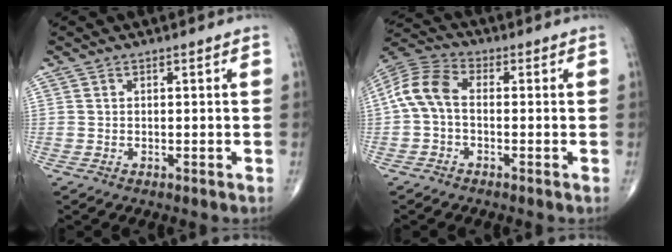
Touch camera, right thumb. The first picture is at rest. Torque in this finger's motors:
{"motor_torque": [-0.12, 0.33, 0.63, -0.24, 0.06]}